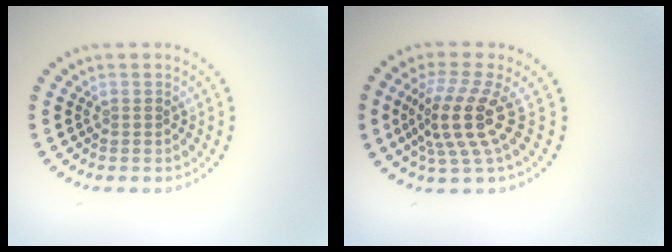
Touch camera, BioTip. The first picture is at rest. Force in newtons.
{"total": 4.6, "press": 3.5, "slide": 3.1}